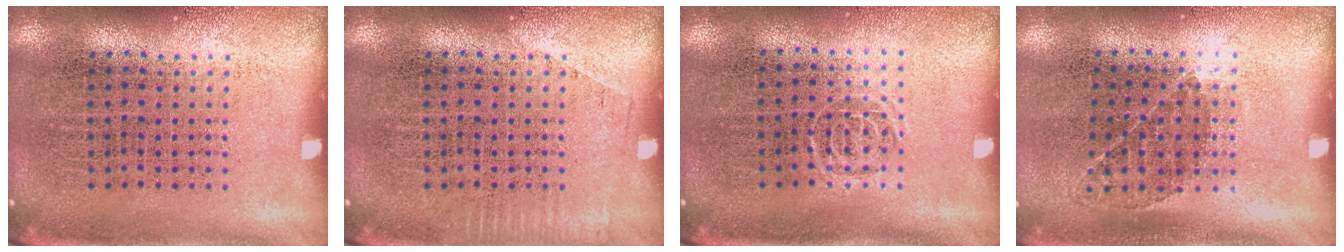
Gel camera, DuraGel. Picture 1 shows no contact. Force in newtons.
{"total": 0.7, "press": 0.7, "slide": 0.2}
{"total": 0.6, "press": 0.4, "slide": 0.4}
{"total": 0.9, "press": 0.6, "slide": 0.7}